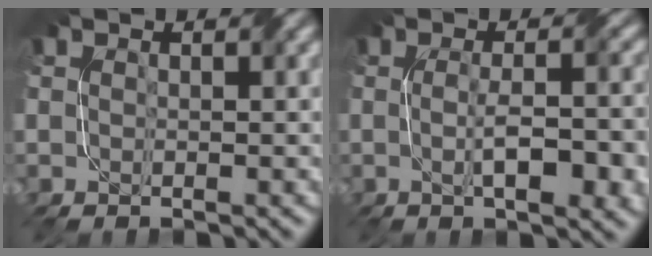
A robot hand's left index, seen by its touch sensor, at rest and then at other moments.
{"total": 6.7, "force": [-1.1, 1.7, 6.3], "torque": [-0.089, -0.005, -0.011]}